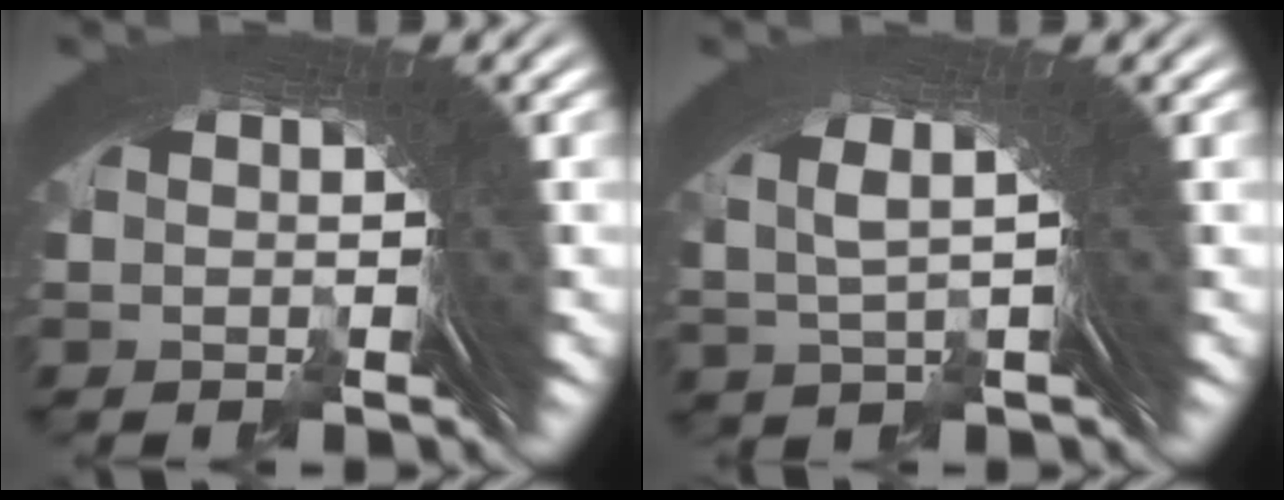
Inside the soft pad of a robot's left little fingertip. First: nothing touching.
{"total": 5.1, "force": [2.4, 1.4, 4.2], "torque": [-0.069, 0.019, 0.032]}